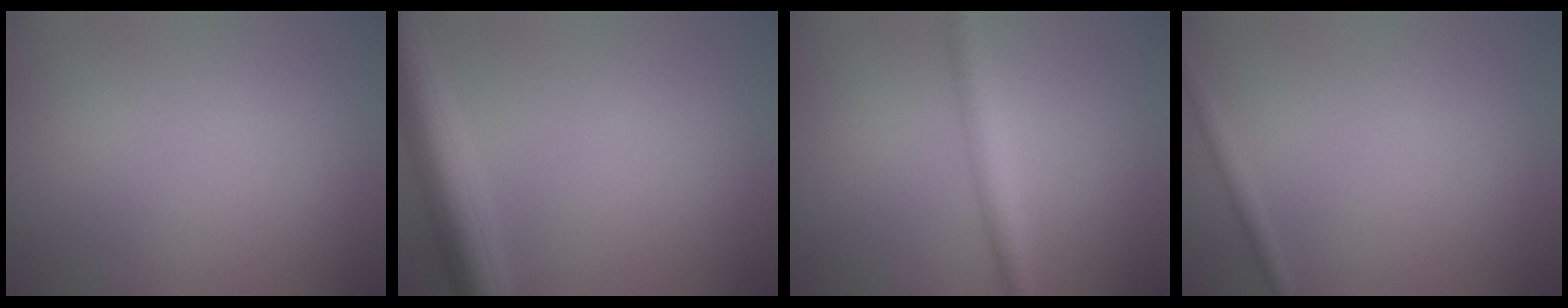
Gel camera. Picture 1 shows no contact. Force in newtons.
{"total": 5.6, "press": 5.6, "slide": 0.3}
{"total": 2.8, "press": 2.8, "slide": 0.0}
{"total": 1.0, "press": 1.0, "slide": 0.1}